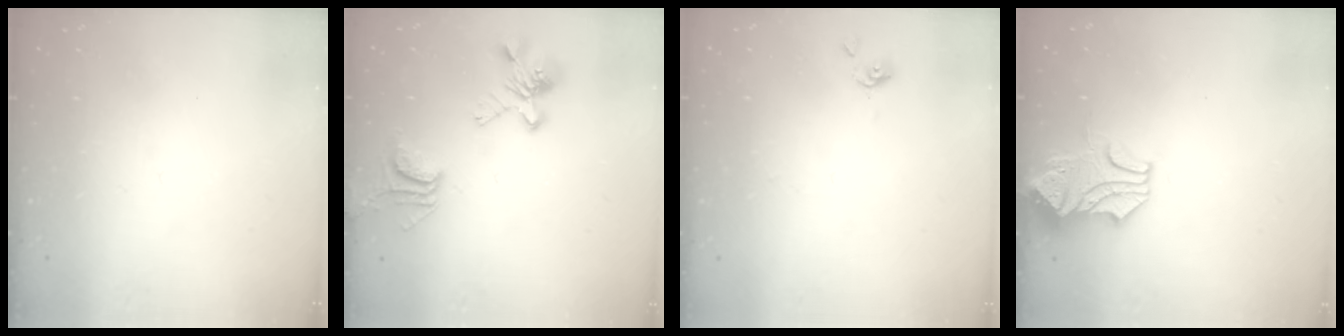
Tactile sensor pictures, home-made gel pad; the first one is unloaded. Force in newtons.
{"total": 7.1, "press": 6.8, "slide": 2.1}
{"total": 0.0}
{"total": 1.5, "press": 0.8, "slide": 1.3}